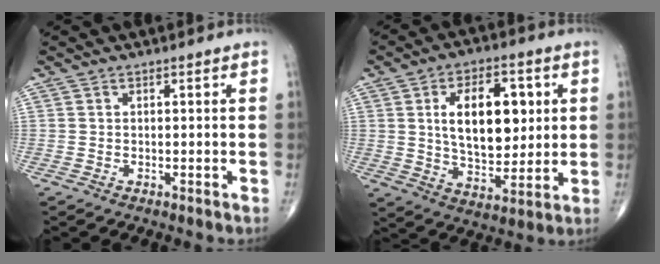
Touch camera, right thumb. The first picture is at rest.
{"total": 16.0, "force": [3.2, 9.0, 12.8], "torque": [-0.169, -0.012, 0.059]}